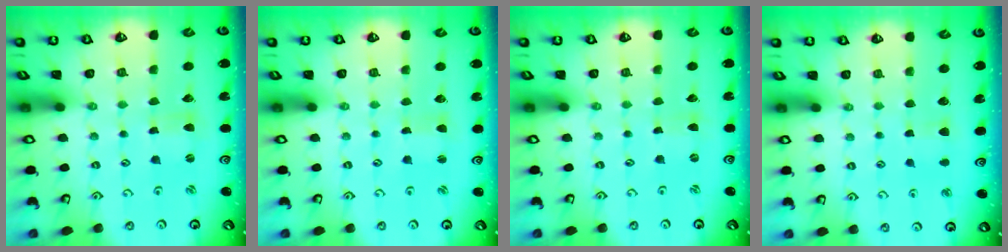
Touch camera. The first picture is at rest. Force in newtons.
{"total": 0.7, "press": 0.7, "slide": 0.2}
{"total": 0.0}
{"total": 3.5, "press": 3.5, "slide": 0.6}